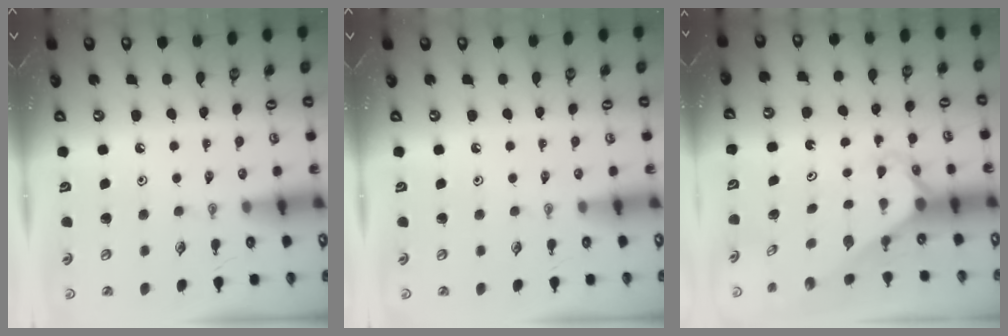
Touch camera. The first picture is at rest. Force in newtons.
{"total": 0.0}
{"total": 2.3, "press": 2.3, "slide": 0.2}